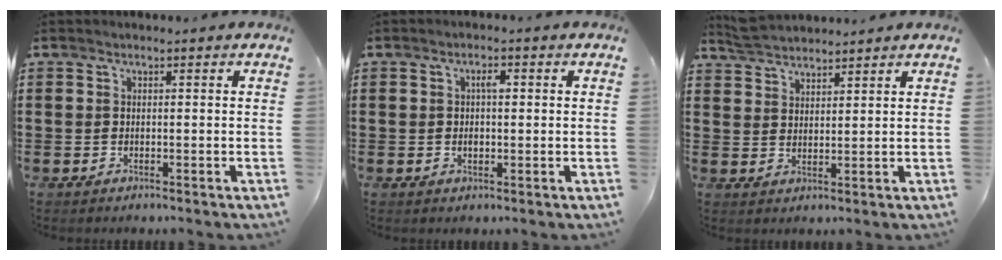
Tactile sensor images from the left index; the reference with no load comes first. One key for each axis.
{"total": 2.3, "fx": 0.3, "fy": 1.0, "fz": 2.0, "tx": -0.041, "ty": 0.005, "tz": 0.004}
{"total": 4.0, "fx": 3.9, "fy": 0.5, "fz": 0.6, "tx": -0.026, "ty": -0.008, "tz": 0.074}